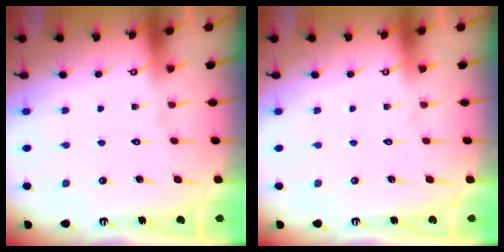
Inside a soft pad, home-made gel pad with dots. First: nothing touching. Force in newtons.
{"total": 0.0}